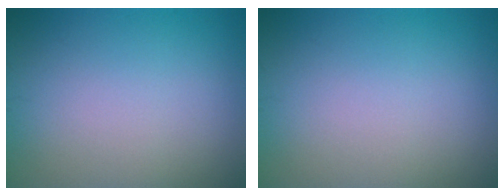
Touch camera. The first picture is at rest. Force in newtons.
{"total": 0.0}